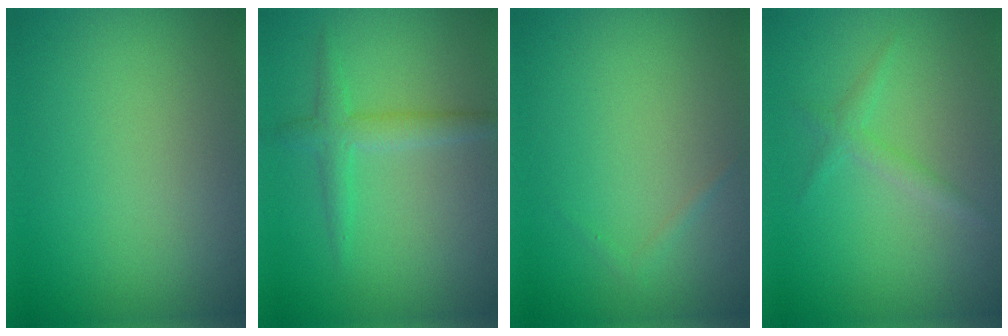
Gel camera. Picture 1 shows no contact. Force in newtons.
{"total": 2.4, "press": 2.4, "slide": 0.2}
{"total": 0.5, "press": 0.5, "slide": 0.0}
{"total": 1.4, "press": 1.4, "slide": 0.1}